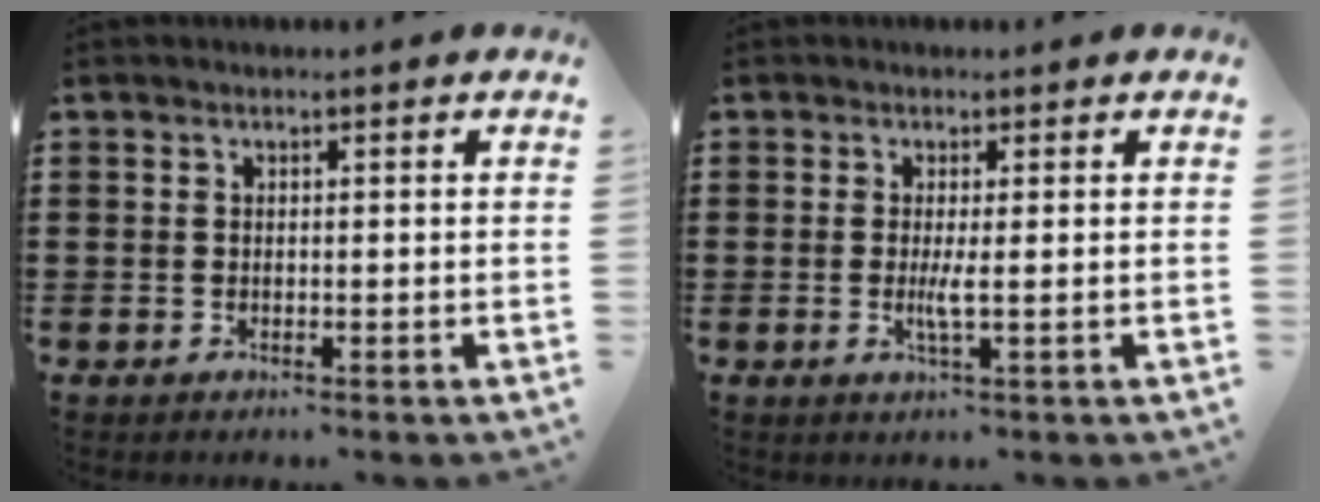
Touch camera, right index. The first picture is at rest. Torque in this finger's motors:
{"motor_torque": [0.31, 0.26, 0.07, 0.04]}